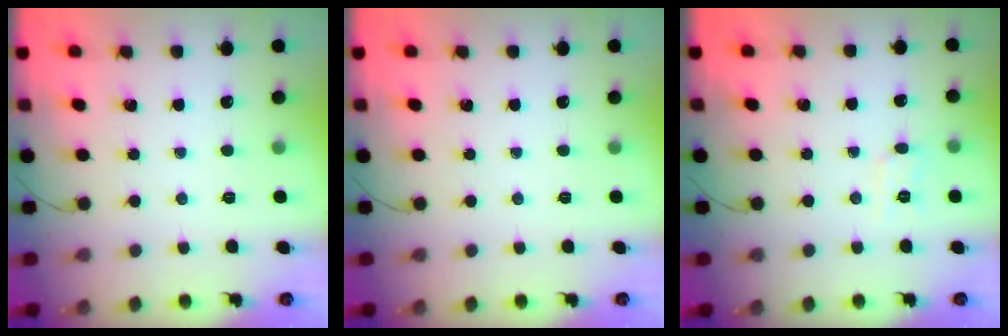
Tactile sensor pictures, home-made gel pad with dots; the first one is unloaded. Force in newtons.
{"total": 0.0}
{"total": 5.2, "press": 5.1, "slide": 1.3}